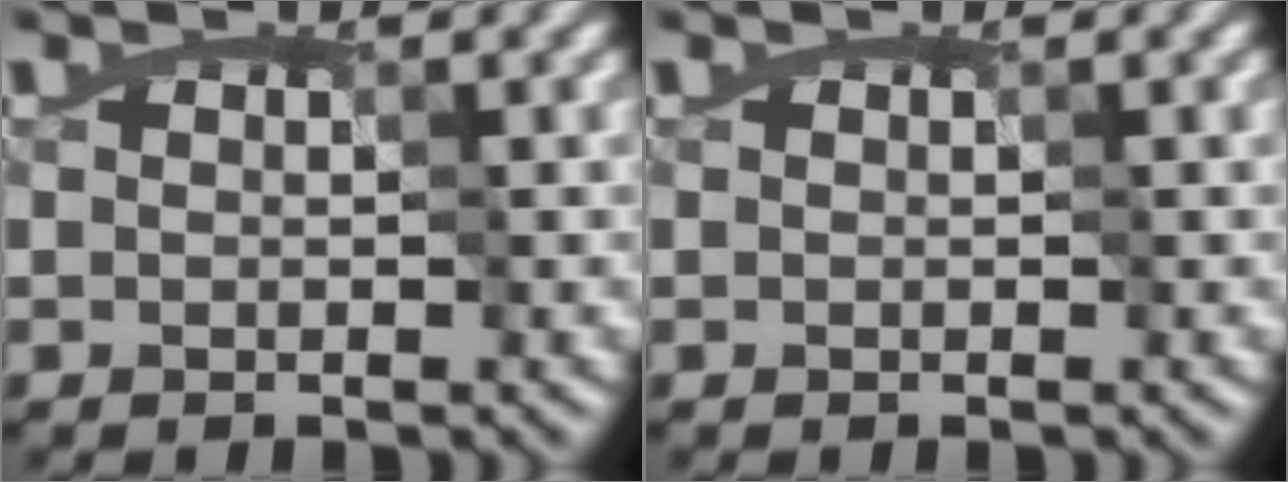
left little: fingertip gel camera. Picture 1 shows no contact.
{"total": 0.0}